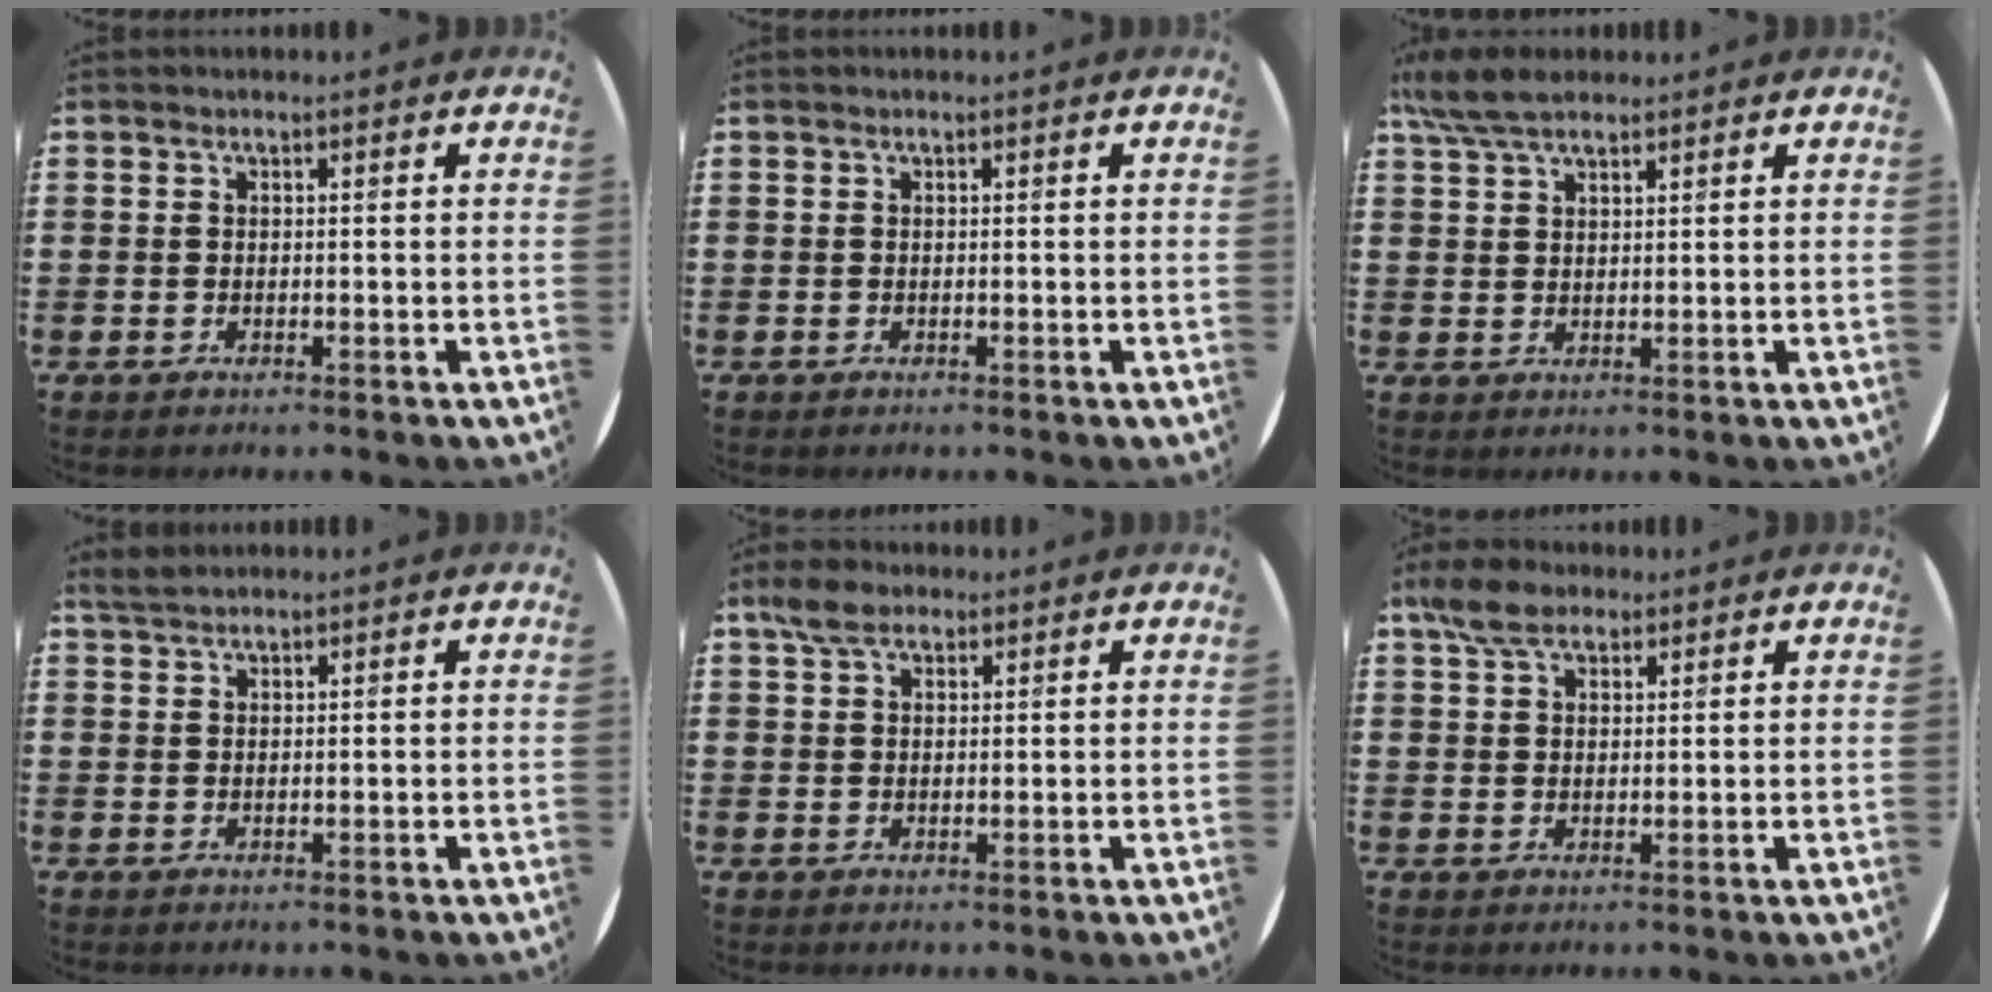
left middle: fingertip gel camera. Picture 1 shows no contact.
{"total": 0.0}
{"total": 5.1, "force": [4.0, 1.4, 2.7], "torque": [-0.063, 0.000, 0.075]}
{"total": 1.8, "force": [1.7, 0.3, 0.5], "torque": [-0.013, 0.004, 0.032]}
{"total": 3.7, "force": [2.7, 1.9, 1.7], "torque": [-0.031, 0.007, 0.049]}
{"total": 5.1, "force": [3.8, 2.5, 2.2], "torque": [-0.046, 0.001, 0.071]}